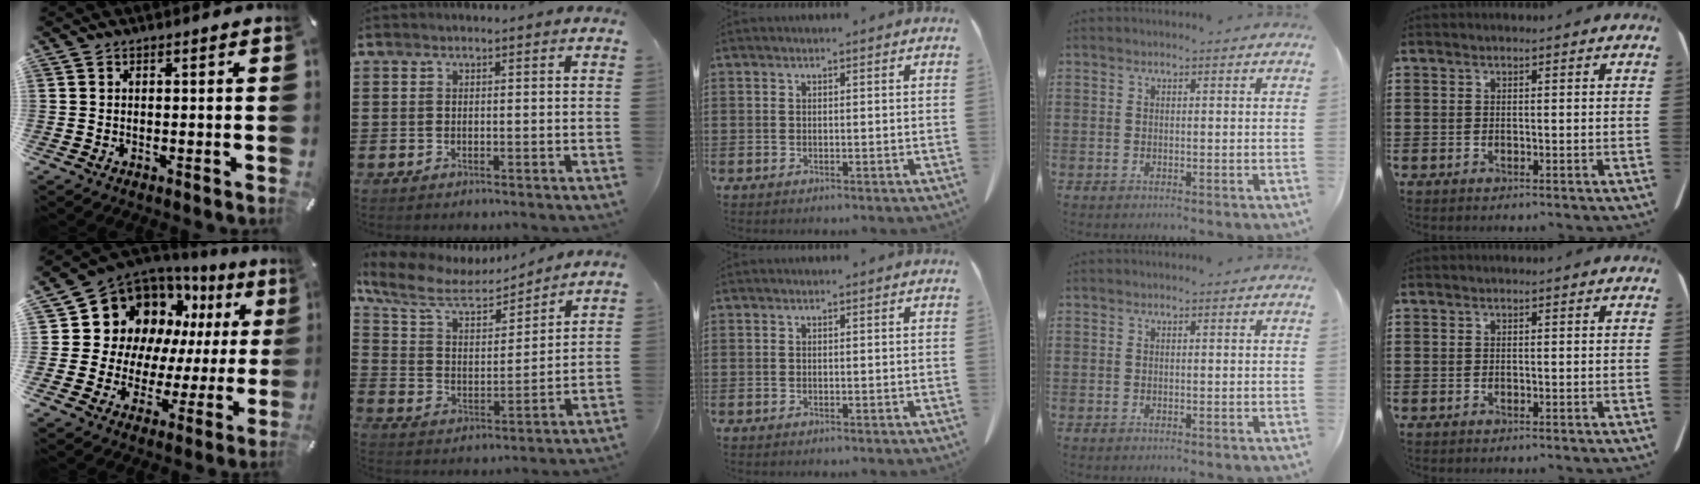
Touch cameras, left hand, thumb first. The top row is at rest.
{"thumb": {"total": 16.2, "force": [8.5, 12.4, 5.9], "torque": [-0.099, -0.078, 0.170]}, "index": {"total": 8.5, "force": [6.9, 3.0, 3.9], "torque": [-0.107, -0.033, 0.118]}}